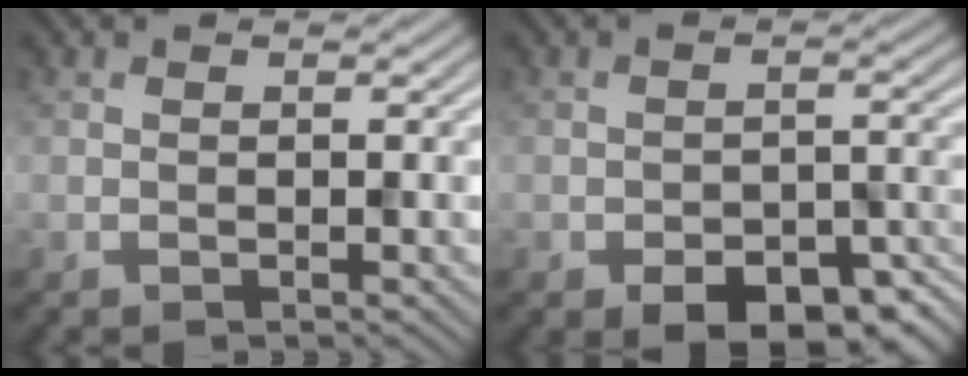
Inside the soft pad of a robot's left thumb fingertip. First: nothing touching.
{"total": 7.9, "force": [-5.0, 3.9, 4.8], "torque": [-0.064, -0.012, -0.066]}